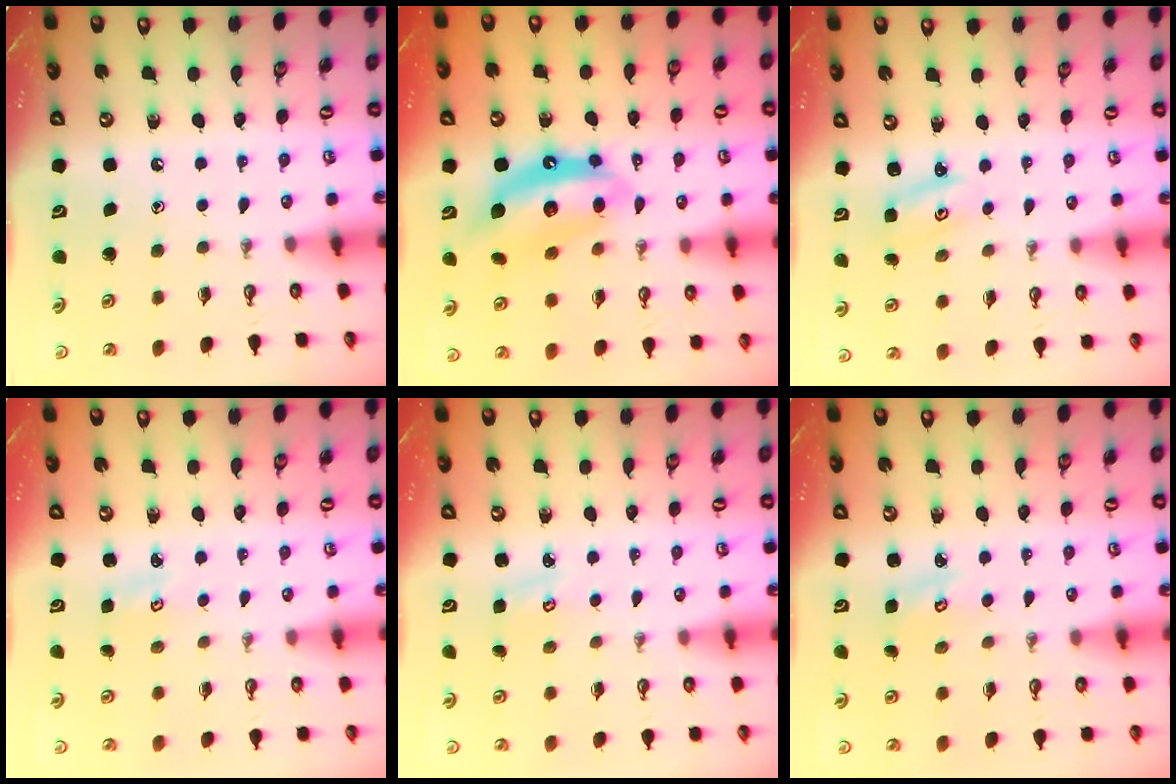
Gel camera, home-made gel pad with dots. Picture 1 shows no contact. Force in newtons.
{"total": 11.7, "press": 11.7, "slide": 0.9}
{"total": 2.2, "press": 2.2, "slide": 0.2}
{"total": 2.1, "press": 2.1, "slide": 0.2}
{"total": 3.0, "press": 3.0, "slide": 0.3}
{"total": 2.3, "press": 2.3, "slide": 0.2}